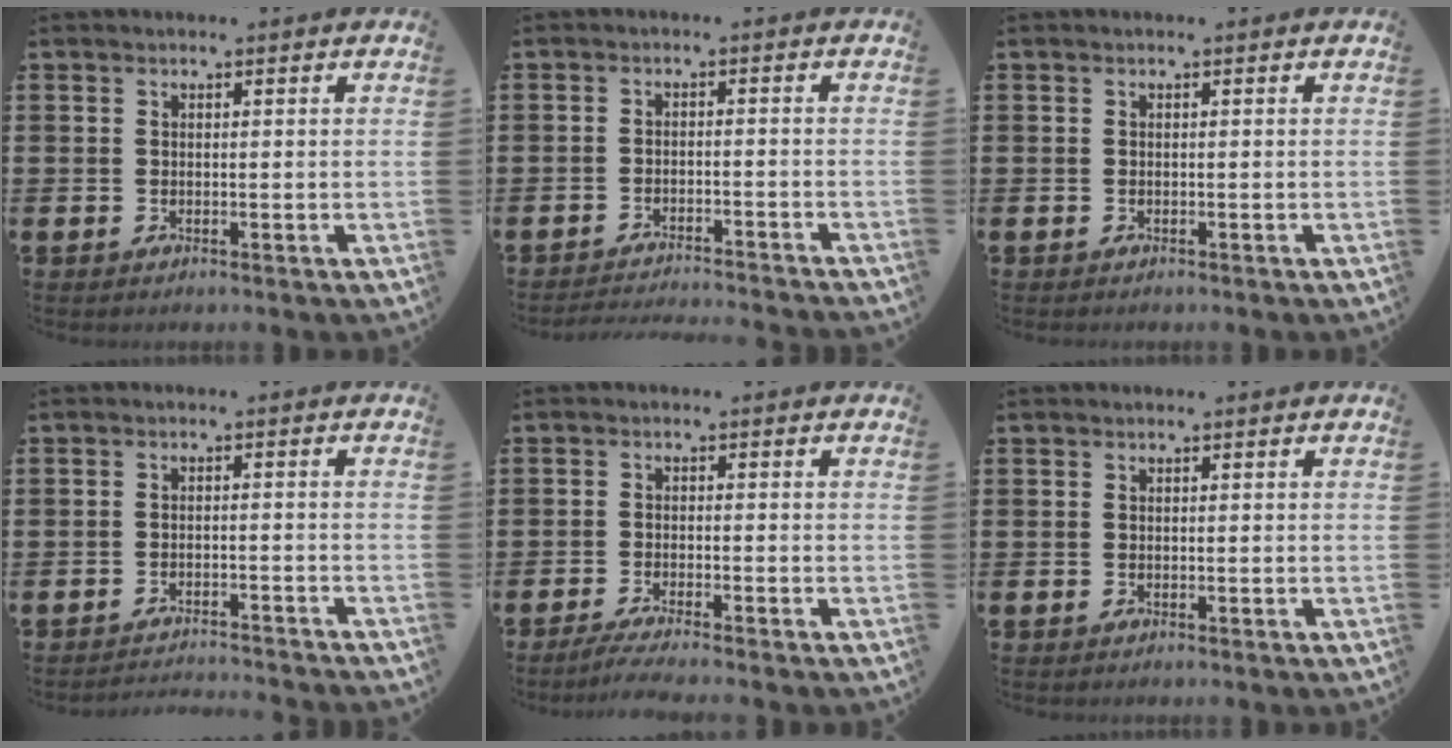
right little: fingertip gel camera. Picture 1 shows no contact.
{"total": 2.3, "force": [-2.3, -0.3, 0.1], "torque": [-0.002, 0.004, -0.048]}
{"total": 0.0}
{"total": 1.9, "force": [-1.9, -0.2, -0.1], "torque": [-0.001, 0.005, -0.040]}
{"total": 2.3, "force": [-1.8, -0.1, 1.5], "torque": [-0.023, -0.003, -0.031]}
{"total": 0.0}